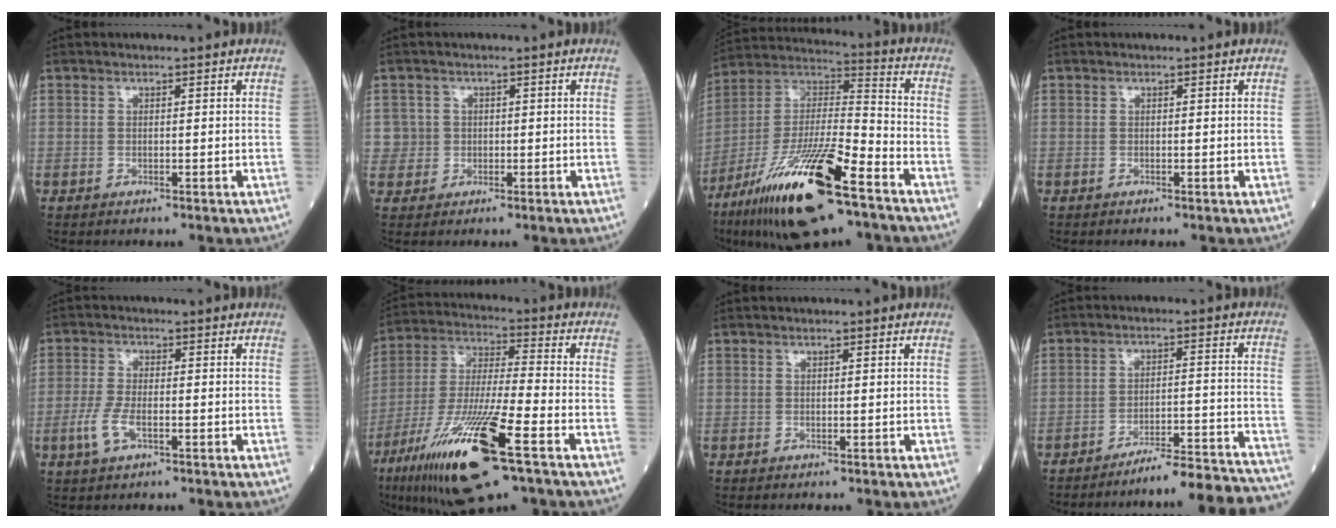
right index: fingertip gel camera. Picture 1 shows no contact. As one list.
[{"total": 2.5, "force": [0.4, 2.5, -0.3], "torque": [0.021, 0.004, 0.003]}, {"total": 22.0, "force": [-12.7, 3.5, 17.5], "torque": [-0.342, -0.034, -0.226]}, {"total": 0.0}, {"total": 4.6, "force": [-1.5, 1.7, 3.9], "torque": [-0.088, -0.003, -0.032]}, {"total": 19.6, "force": [-9.9, 1.8, 16.8], "torque": [-0.346, -0.045, -0.178]}, {"total": 0.0}, {"total": 17.7, "force": [-17.1, -0.7, 4.3], "torque": [-0.017, 0.011, -0.224]}]